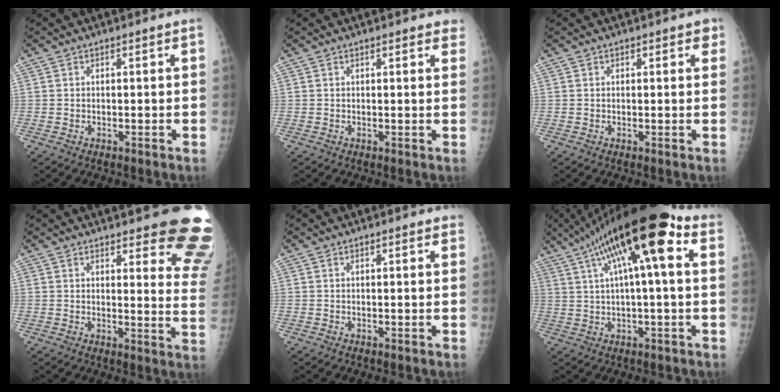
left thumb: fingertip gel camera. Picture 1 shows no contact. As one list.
[{"total": 2.3, "force": [1.7, 1.0, 1.3], "torque": [0.007, -0.001, 0.014]}, {"total": 1.9, "force": [1.0, 1.4, 1.0], "torque": [0.011, -0.001, 0.007]}, {"total": 14.5, "force": [11.8, 3.8, 7.6], "torque": [-0.042, -0.089, 0.114]}, {"total": 1.1, "force": [0.8, 0.5, 0.7], "torque": [-0.006, -0.002, 0.006]}, {"total": 18.8, "force": [6.6, 4.7, 17.0], "torque": [-0.295, 0.036, 0.100]}]